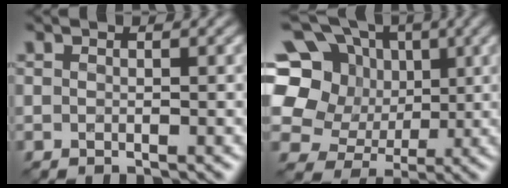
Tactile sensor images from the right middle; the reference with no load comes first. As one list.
[{"total": 11.5, "force": [3.0, 9.9, 5.0], "torque": [-0.132, 0.046, 0.032]}]